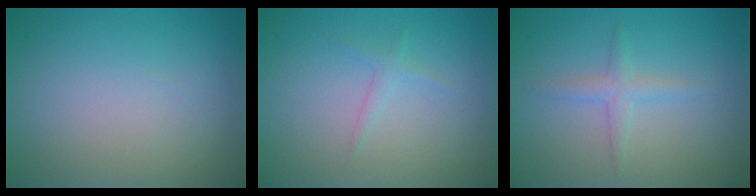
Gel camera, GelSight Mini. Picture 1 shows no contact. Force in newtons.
{"total": 0.9, "press": 0.9, "slide": 0.1}
{"total": 1.7, "press": 1.7, "slide": 0.1}